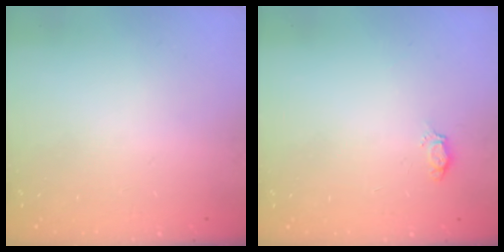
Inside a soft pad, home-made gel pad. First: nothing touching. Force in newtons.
{"total": 2.8, "press": 2.7, "slide": 0.4}